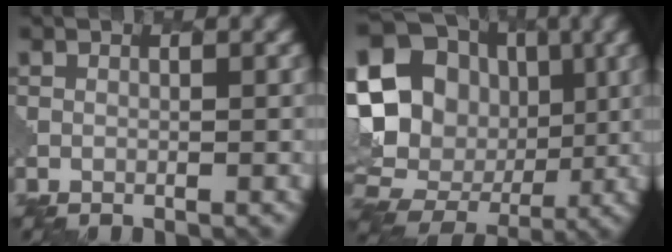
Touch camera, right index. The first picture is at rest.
{"total": 20.6, "force": [1.6, 18.5, 8.8], "torque": [-0.191, 0.026, -0.008]}